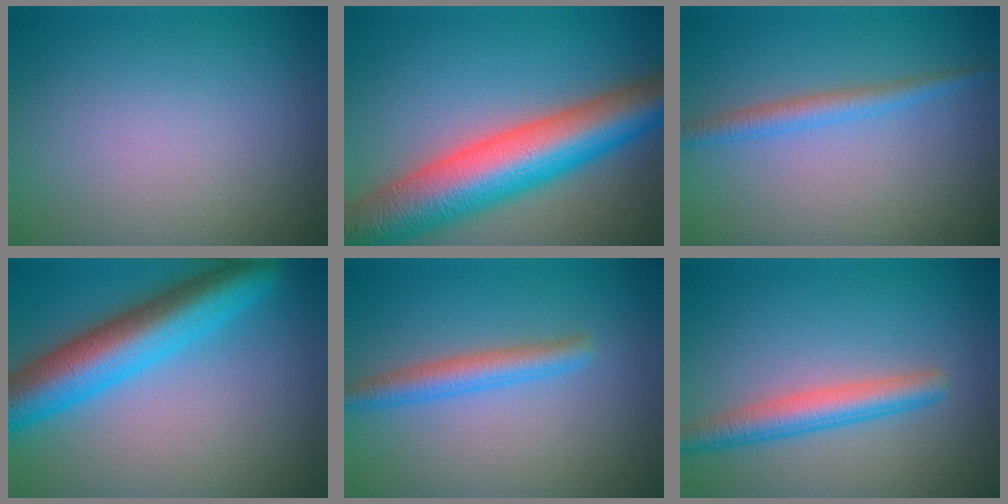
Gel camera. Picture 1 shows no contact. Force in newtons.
{"total": 11.6, "press": 11.6, "slide": 0.4}
{"total": 2.1, "press": 2.1, "slide": 0.1}
{"total": 8.4, "press": 8.4, "slide": 0.2}
{"total": 2.8, "press": 2.8, "slide": 0.0}
{"total": 3.6, "press": 3.6, "slide": 0.0}